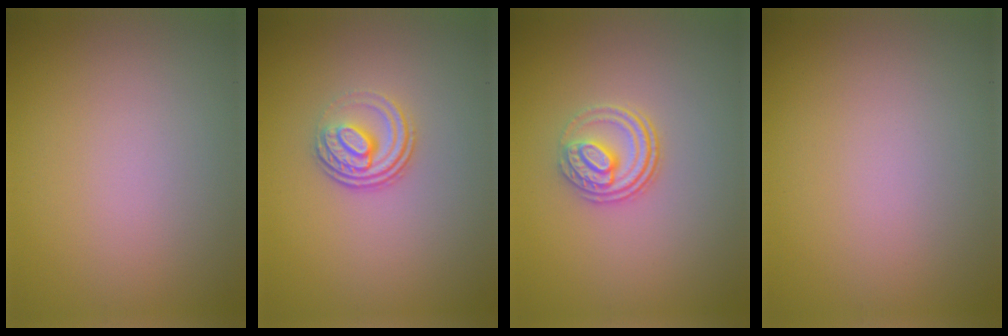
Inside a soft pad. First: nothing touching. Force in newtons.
{"total": 3.3, "press": 2.4, "slide": 2.2}
{"total": 3.1, "press": 2.7, "slide": 1.6}
{"total": 0.0}